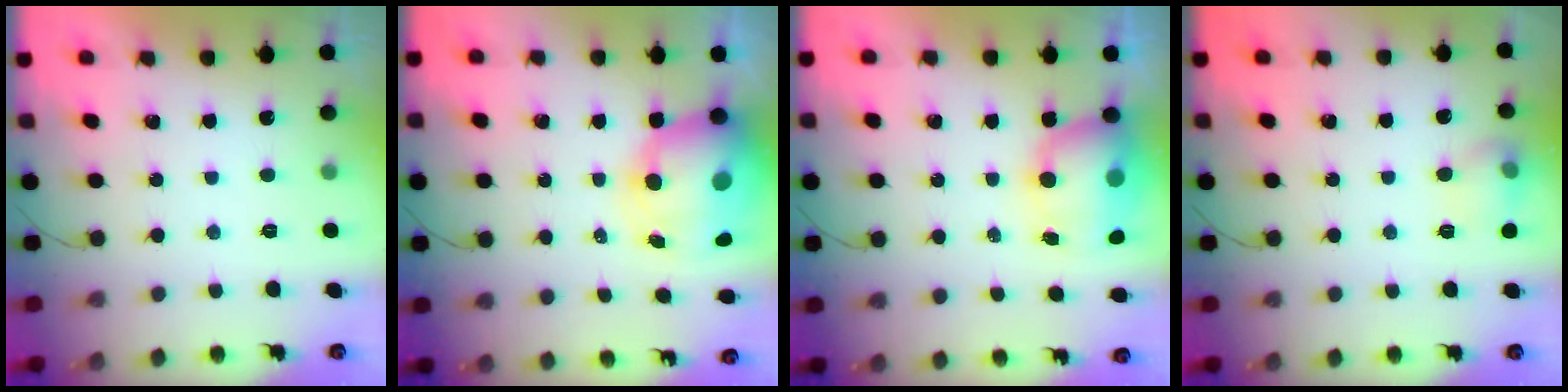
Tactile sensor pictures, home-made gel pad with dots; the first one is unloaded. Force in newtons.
{"total": 15.2, "press": 14.6, "slide": 4.1}
{"total": 9.0, "press": 8.8, "slide": 1.9}
{"total": 7.6, "press": 7.6, "slide": 1.0}